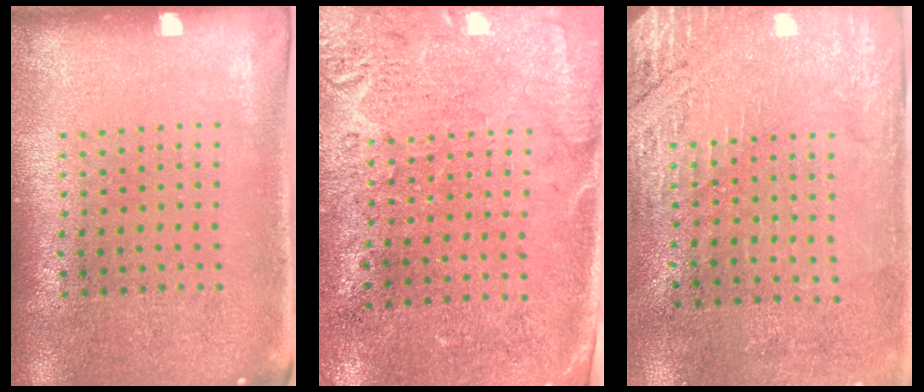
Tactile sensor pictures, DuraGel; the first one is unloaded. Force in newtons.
{"total": 2.7, "press": 2.3, "slide": 1.4}
{"total": 2.8, "press": 2.5, "slide": 1.4}